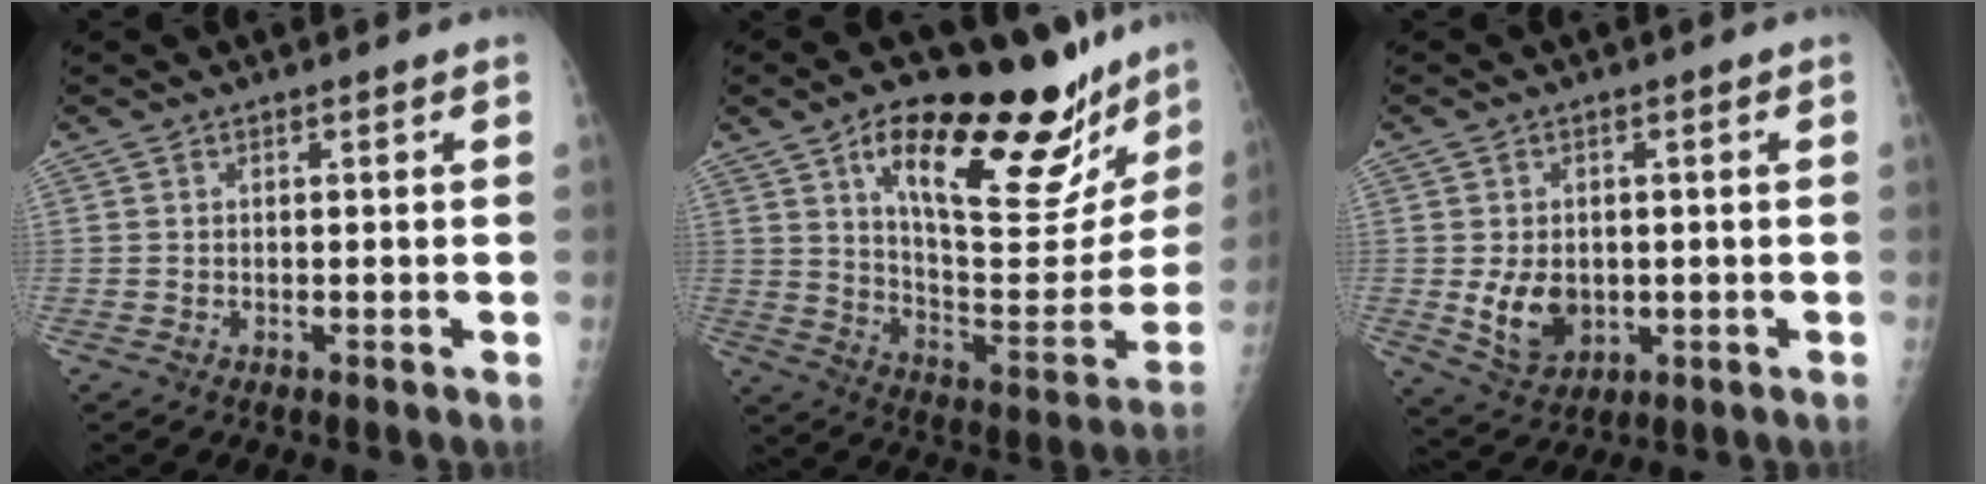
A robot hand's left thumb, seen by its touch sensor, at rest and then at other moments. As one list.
[{"total": 28.7, "force": [18.2, 9.9, 19.9], "torque": [-0.243, -0.067, 0.282]}, {"total": 7.3, "force": [-0.6, 5.6, 4.8], "torque": [-0.060, -0.010, 0.007]}]